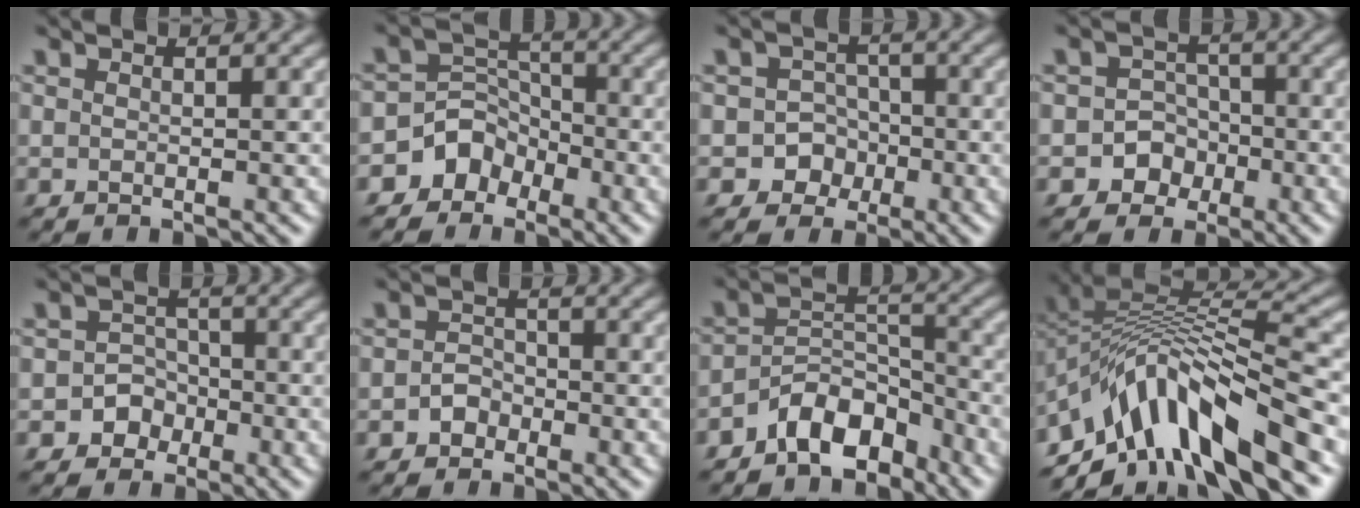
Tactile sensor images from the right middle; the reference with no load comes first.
{"total": 4.1, "force": [-2.7, 3.1, 0.5], "torque": [0.017, 0.019, -0.061]}
{"total": 3.9, "force": [-1.7, 3.5, 0.5], "torque": [0.027, 0.006, -0.038]}
{"total": 3.5, "force": [-1.5, 3.1, 0.5], "torque": [0.027, 0.009, -0.038]}
{"total": 3.0, "force": [-1.4, 2.6, 0.4], "torque": [0.027, 0.011, -0.036]}
{"total": 1.6, "force": [-0.8, 1.3, 0.4], "torque": [-0.006, 0.008, -0.017]}
{"total": 5.8, "force": [-4.2, 2.9, 2.8], "torque": [-0.039, 0.009, -0.084]}
{"total": 11.0, "force": [-5.7, 4.3, 8.4], "torque": [-0.140, 0.013, -0.100]}